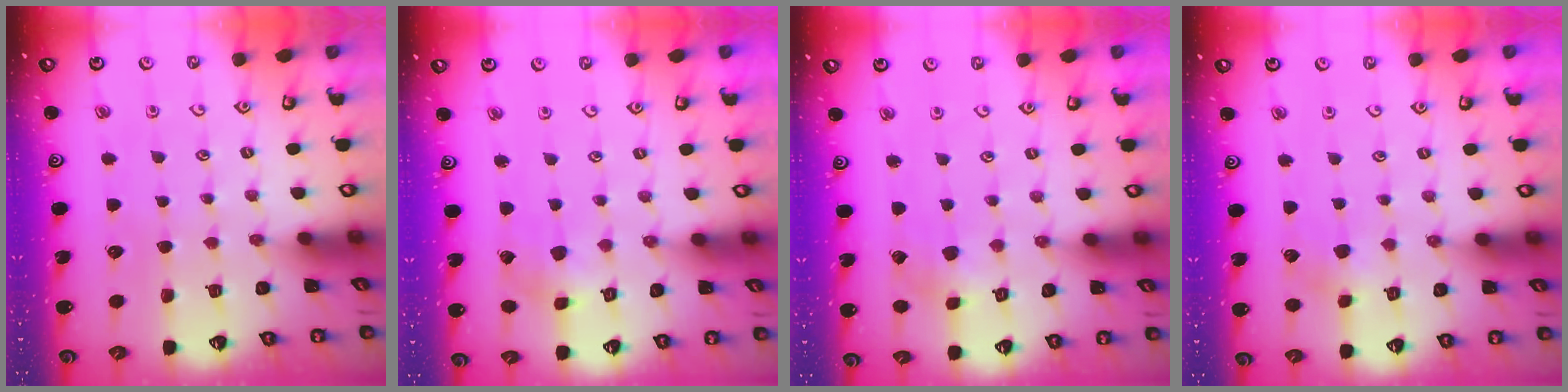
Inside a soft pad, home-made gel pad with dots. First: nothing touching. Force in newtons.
{"total": 1.7, "press": 1.7, "slide": 0.2}
{"total": 2.6, "press": 2.6, "slide": 0.3}
{"total": 3.0, "press": 2.9, "slide": 0.4}